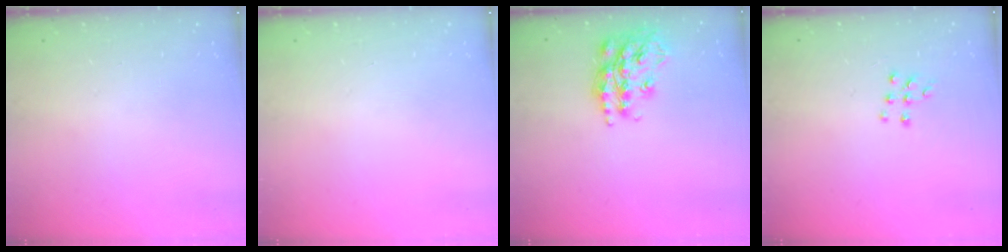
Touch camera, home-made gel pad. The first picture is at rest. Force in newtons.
{"total": 0.0}
{"total": 17.5, "press": 17.5, "slide": 1.0}
{"total": 5.6, "press": 5.6, "slide": 0.8}